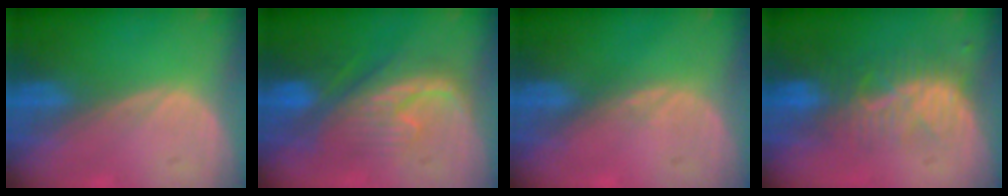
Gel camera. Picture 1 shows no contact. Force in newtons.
{"total": 8.3, "press": 8.2, "slide": 1.3}
{"total": 0.9, "press": 0.8, "slide": 0.3}
{"total": 8.2, "press": 7.3, "slide": 3.7}